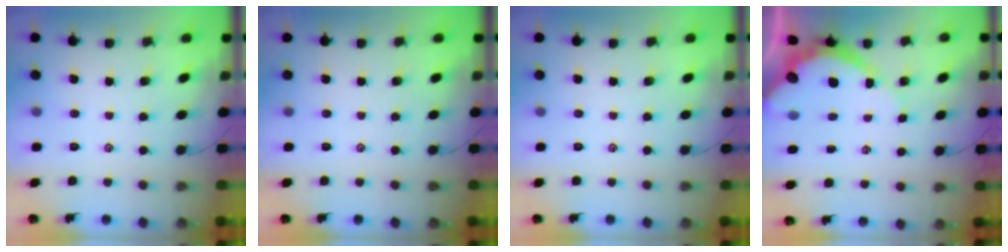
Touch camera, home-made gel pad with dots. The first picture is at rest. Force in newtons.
{"total": 0.0}
{"total": 0.0}
{"total": 9.9, "press": 9.8, "slide": 1.1}